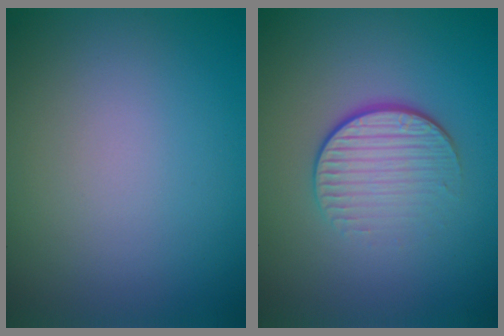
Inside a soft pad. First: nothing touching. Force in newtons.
{"total": 4.0, "press": 2.6, "slide": 3.1}